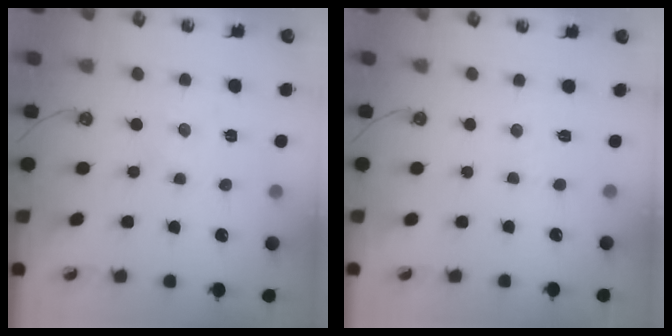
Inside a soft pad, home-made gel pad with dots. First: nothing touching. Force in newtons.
{"total": 4.1, "press": 4.1, "slide": 0.5}